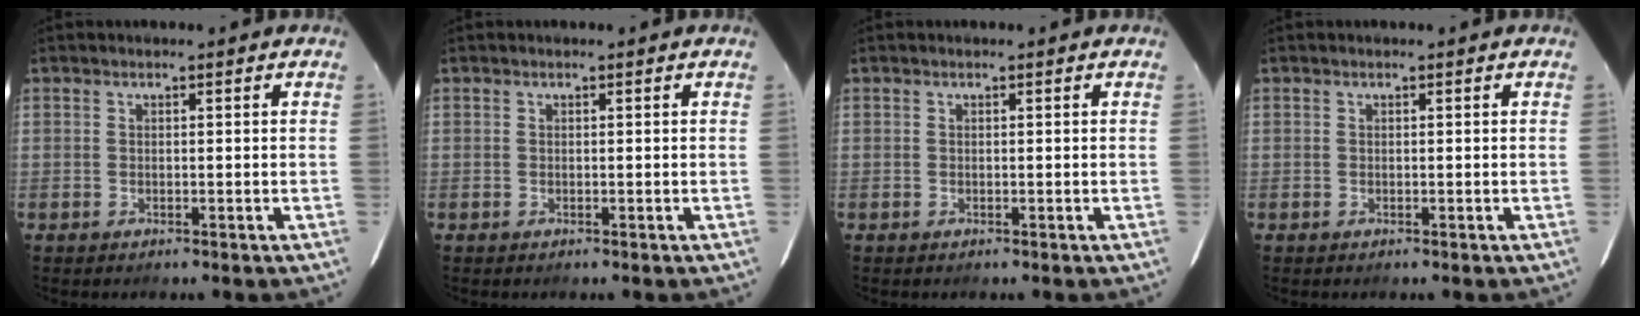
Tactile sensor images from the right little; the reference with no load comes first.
{"total": 0.0}
{"total": 0.0}
{"total": 0.0}